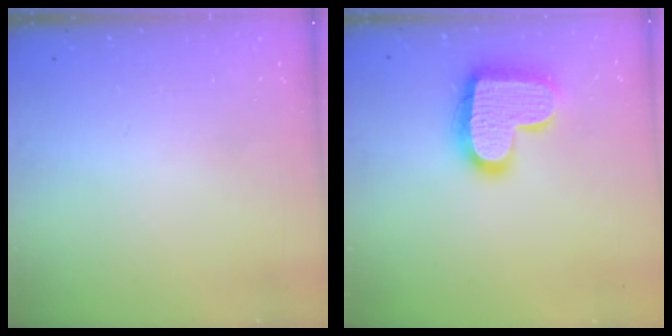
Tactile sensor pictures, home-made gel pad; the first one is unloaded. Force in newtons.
{"total": 18.3, "press": 18.2, "slide": 1.1}